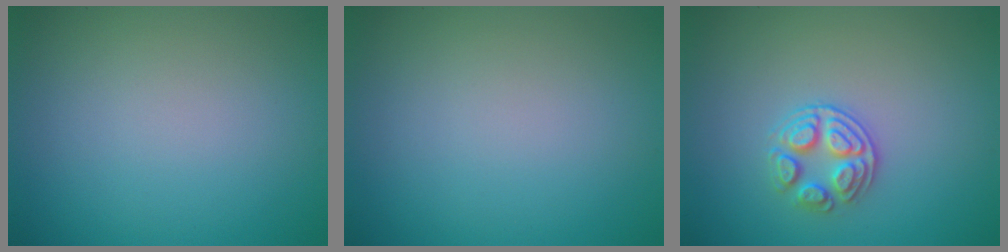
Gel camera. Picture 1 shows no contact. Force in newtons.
{"total": 0.0}
{"total": 2.7, "press": 2.5, "slide": 0.9}